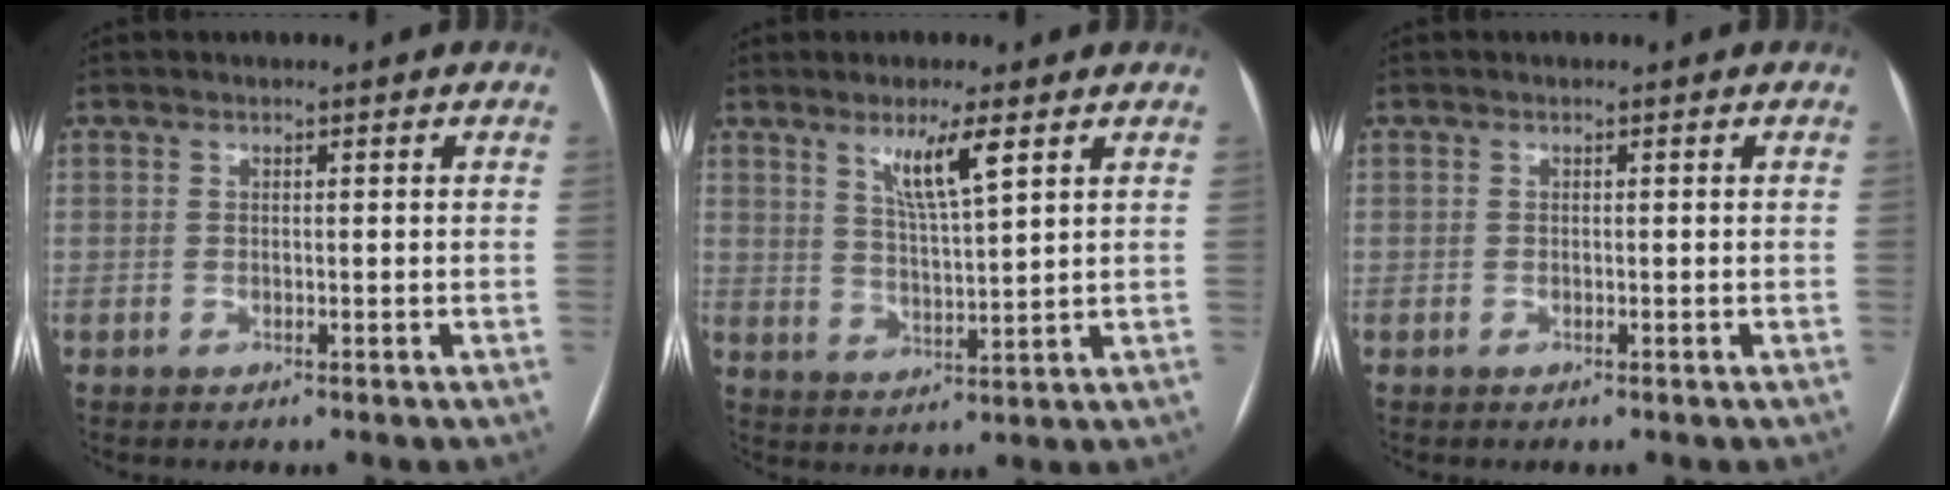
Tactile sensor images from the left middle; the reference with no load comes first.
{"total": 6.4, "force": [3.5, 0.1, 5.3], "torque": [-0.099, -0.009, 0.066]}
{"total": 0.0}